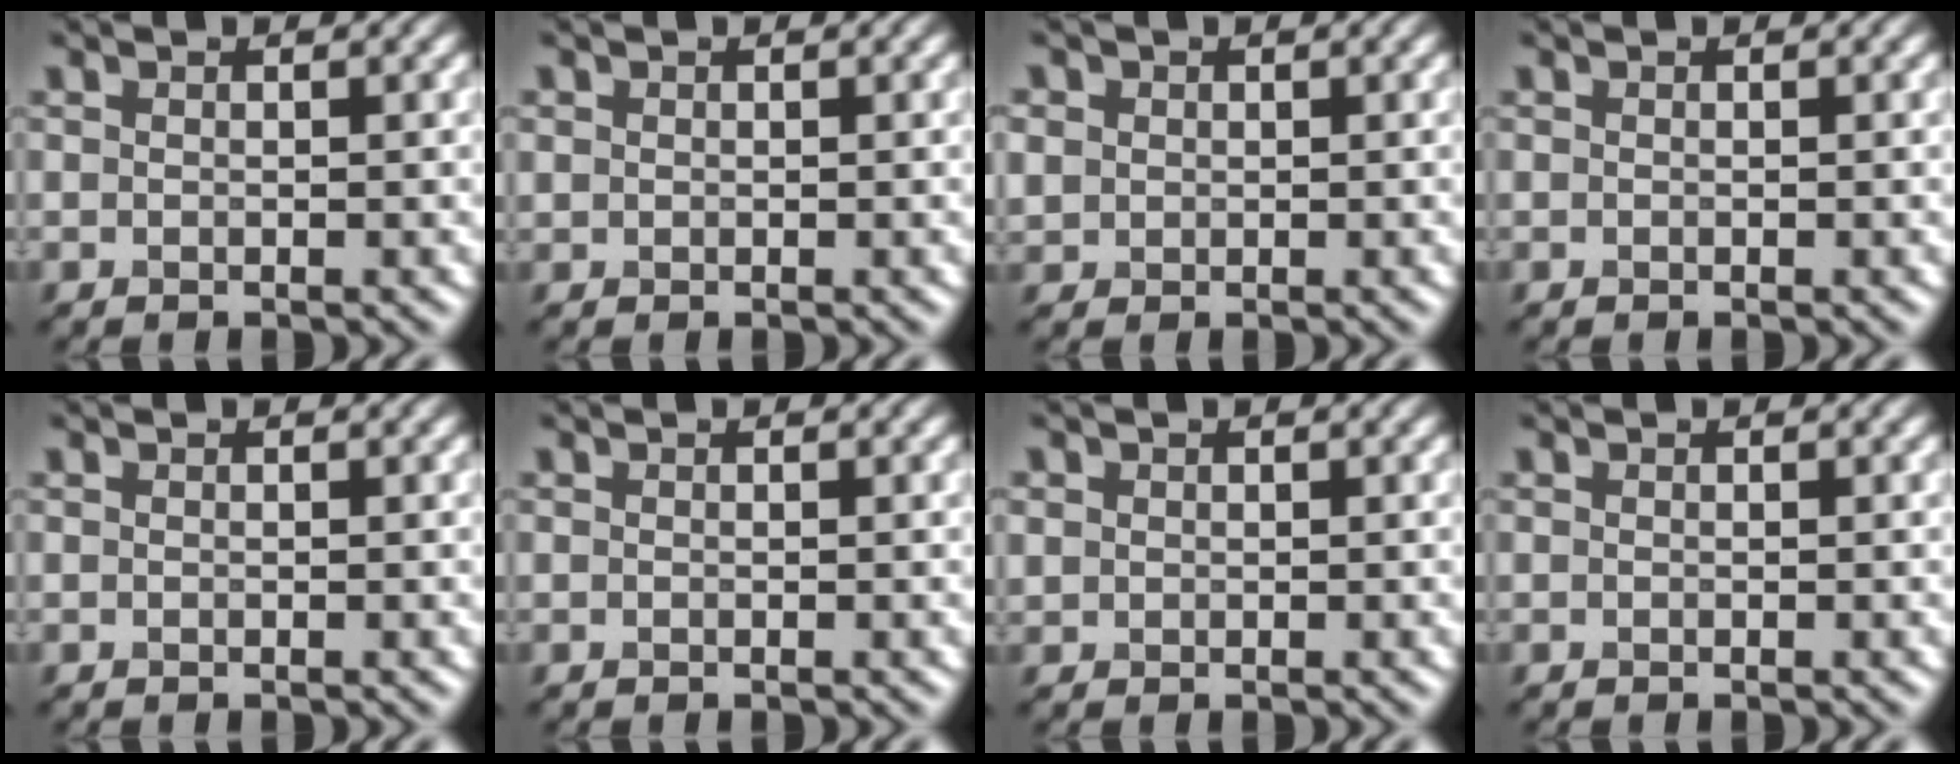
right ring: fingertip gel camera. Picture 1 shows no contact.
{"total": 0.5, "force": [0.2, 0.5, 0.0], "torque": [0.006, -0.002, 0.005]}
{"total": 1.6, "force": [0.5, 1.5, 0.3], "torque": [-0.006, -0.002, 0.009]}
{"total": 0.0}
{"total": 0.0}
{"total": 0.0}
{"total": 0.8, "force": [0.3, 0.8, 0.1], "torque": [0.004, -0.003, 0.007]}
{"total": 0.0}